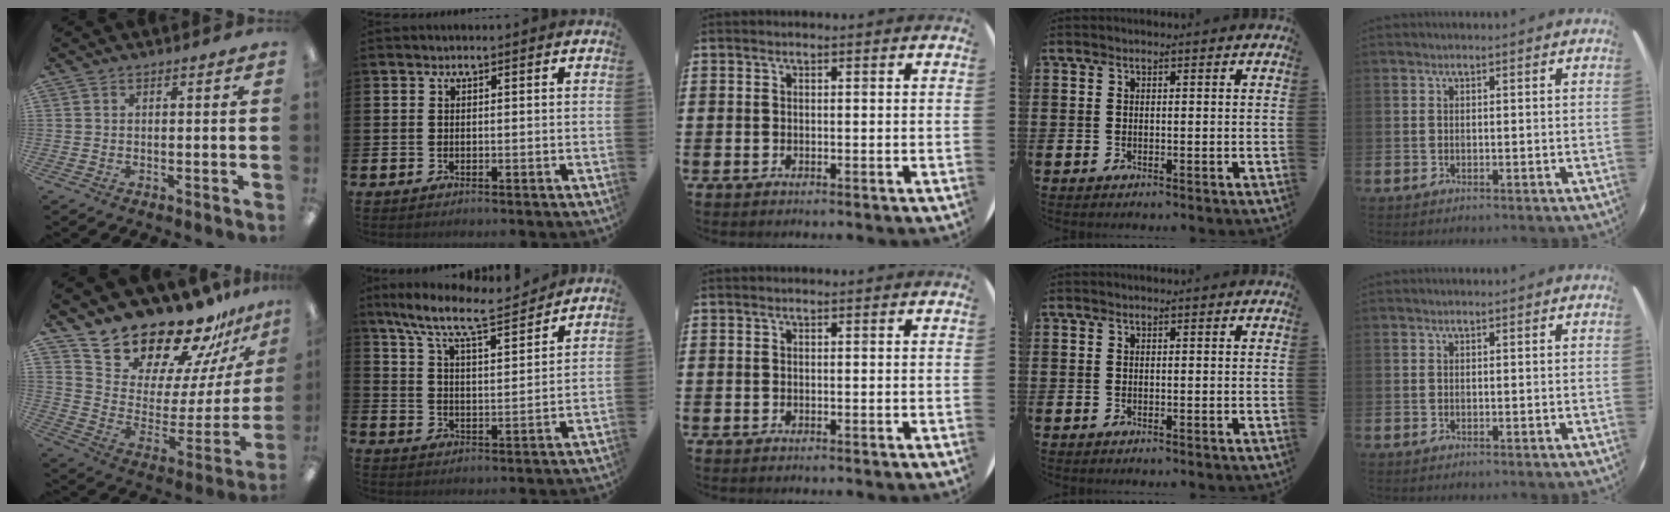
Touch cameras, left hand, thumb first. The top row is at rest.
{"thumb": {"total": 21.4, "force": [19.8, 6.7, 4.6], "torque": [-0.070, -0.175, 0.353]}, "index": {"total": 9.4, "force": [8.3, 1.1, 4.1], "torque": [-0.112, -0.049, 0.145]}}